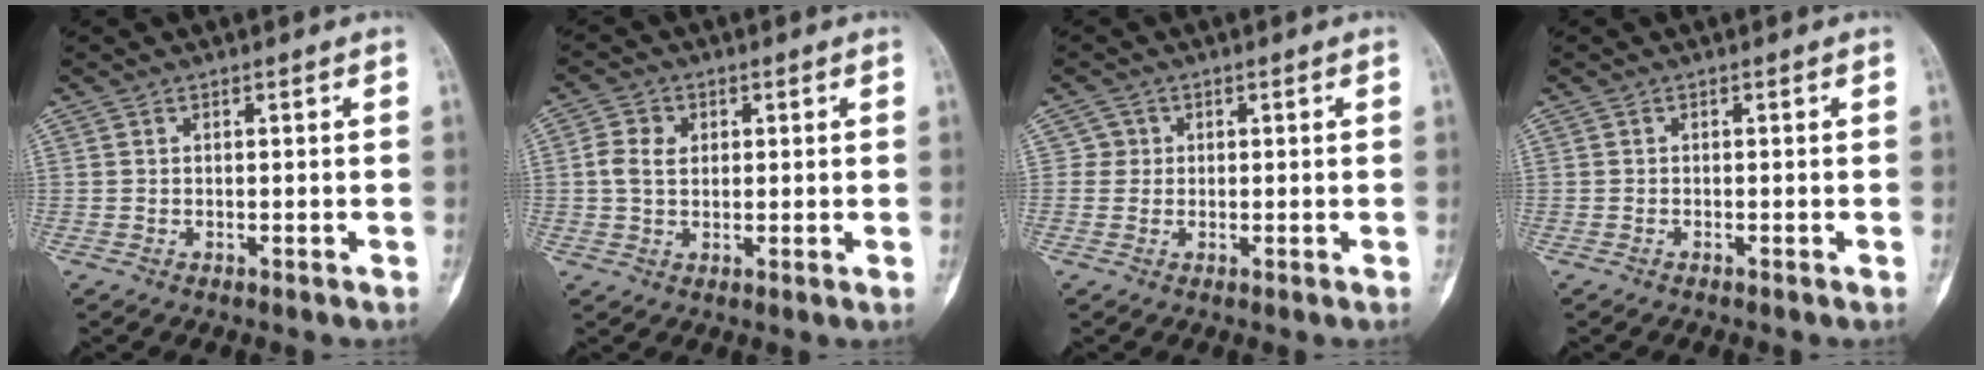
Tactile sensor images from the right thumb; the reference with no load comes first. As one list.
[{"total": 4.0, "force": [0.7, 3.0, 2.4], "torque": [-0.037, 0.001, 0.010]}, {"total": 1.8, "force": [0.2, 1.8, -0.1], "torque": [0.015, 0.005, -0.002]}, {"total": 0.0}]